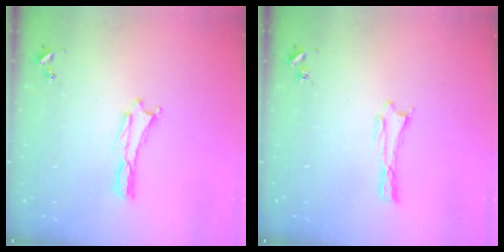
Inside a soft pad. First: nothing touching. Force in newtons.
{"total": 0.0}